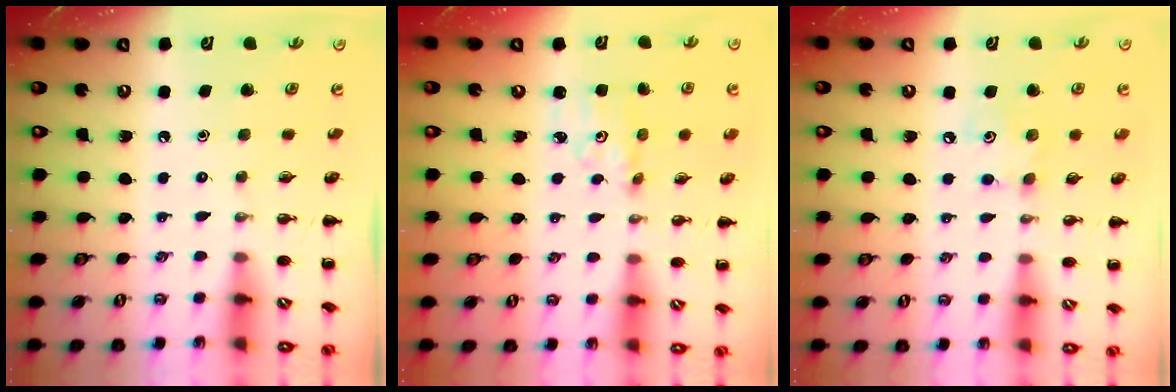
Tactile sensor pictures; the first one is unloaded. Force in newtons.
{"total": 2.9, "press": 2.8, "slide": 0.7}
{"total": 4.8, "press": 4.7, "slide": 1.0}